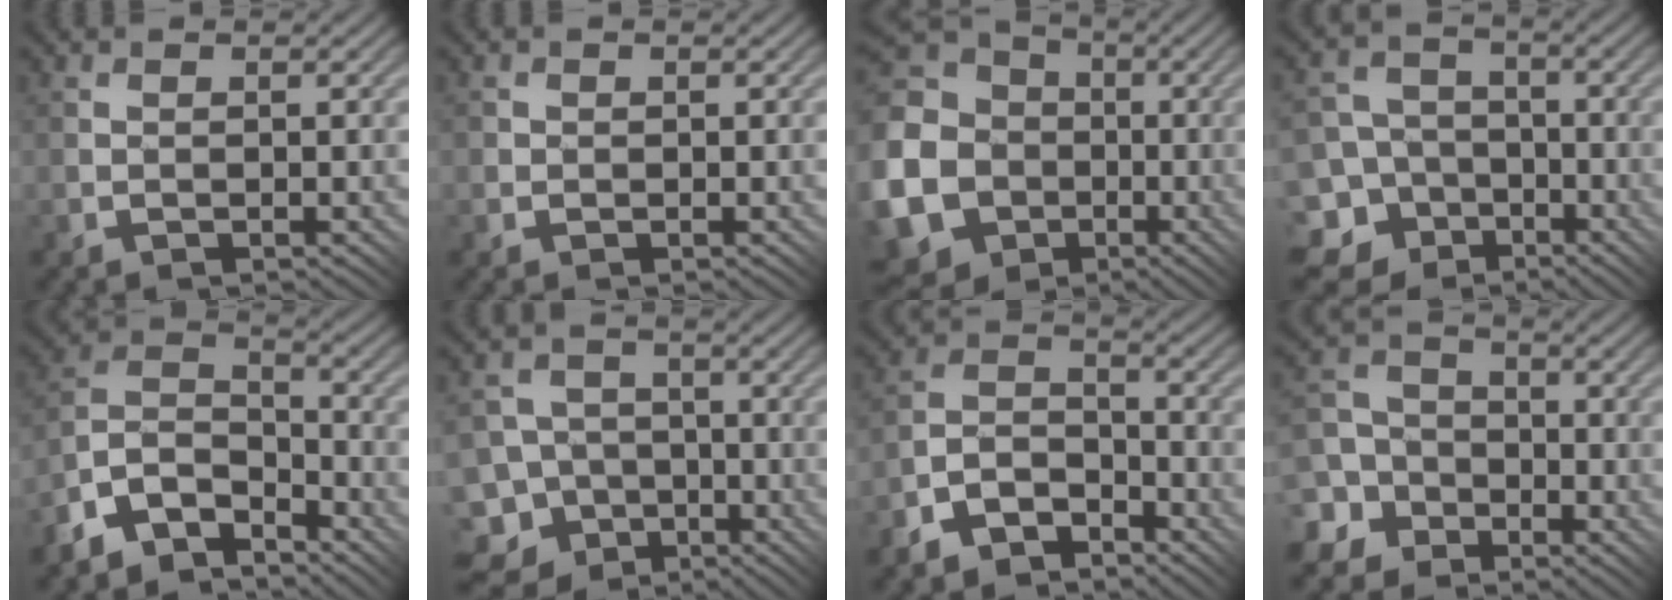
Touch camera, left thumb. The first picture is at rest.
{"total": 1.0, "force": [0.1, 0.9, -0.2], "torque": [0.002, 0.001, 0.000]}
{"total": 23.0, "force": [-5.1, 21.2, 7.3], "torque": [-0.257, -0.021, -0.116]}
{"total": 10.5, "force": [-4.4, 9.2, 2.3], "torque": [-0.096, -0.013, -0.097]}
{"total": 9.0, "force": [-7.1, 4.2, 3.8], "torque": [-0.071, 0.004, -0.152]}
{"total": 11.8, "force": [-7.2, 8.9, 2.6], "torque": [-0.091, -0.020, -0.126]}
{"total": 6.9, "force": [-5.5, 3.4, 2.5], "torque": [-0.050, -0.001, -0.114]}
{"total": 8.3, "force": [-4.1, 7.0, 1.9], "torque": [-0.068, -0.010, -0.102]}